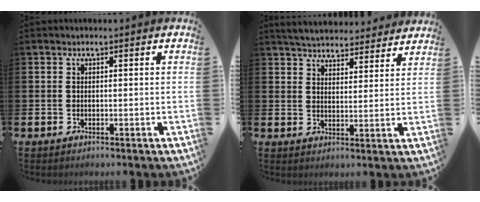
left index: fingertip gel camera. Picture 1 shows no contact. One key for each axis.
{"total": 5.2, "fx": 5.1, "fy": 1.0, "fz": 0.3, "tx": -0.024, "ty": -0.034, "tz": 0.090}